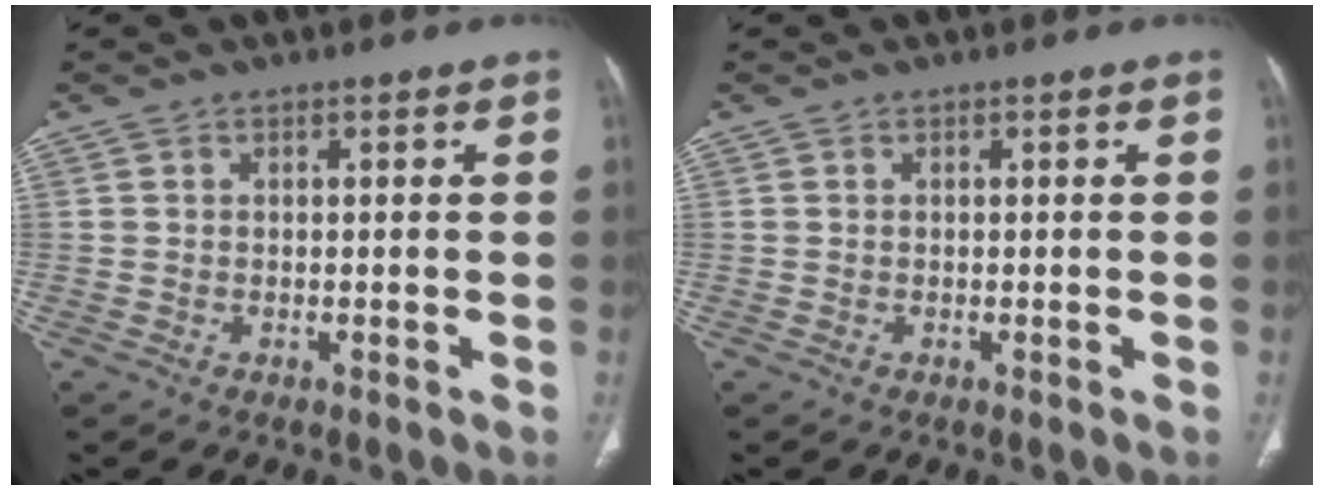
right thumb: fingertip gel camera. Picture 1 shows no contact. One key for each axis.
{"total": 0.0}